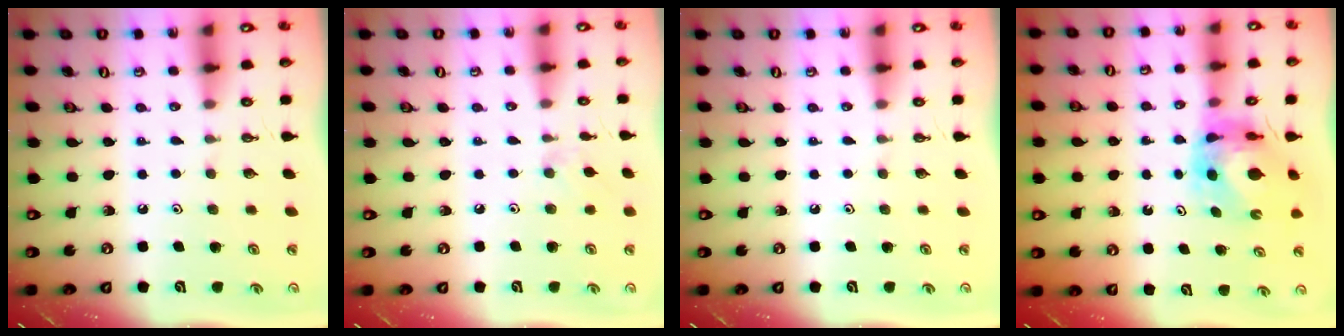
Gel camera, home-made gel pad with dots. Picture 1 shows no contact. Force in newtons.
{"total": 4.5, "press": 4.5, "slide": 0.7}
{"total": 0.0}
{"total": 7.9, "press": 7.9, "slide": 0.7}